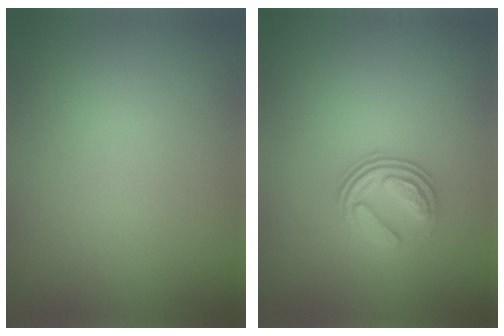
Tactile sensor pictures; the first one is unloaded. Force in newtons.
{"total": 3.3, "press": 2.3, "slide": 2.4}